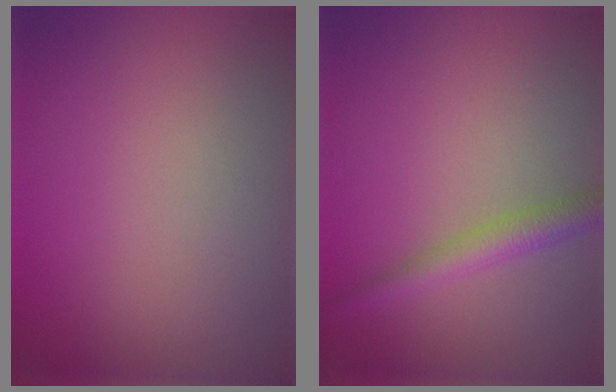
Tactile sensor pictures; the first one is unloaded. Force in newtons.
{"total": 2.6, "press": 2.6, "slide": 0.1}